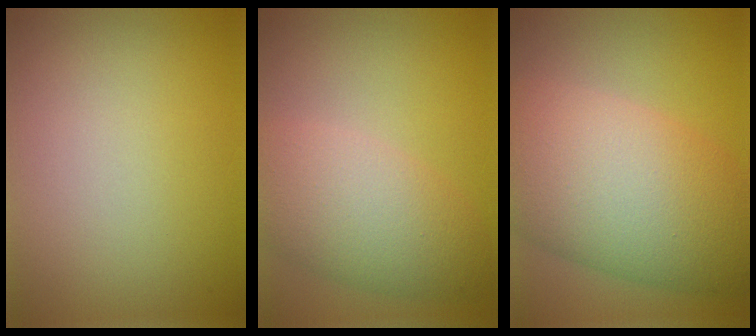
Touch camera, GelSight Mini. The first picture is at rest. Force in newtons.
{"total": 5.9, "press": 5.8, "slide": 0.4}
{"total": 12.1, "press": 12.1, "slide": 0.8}